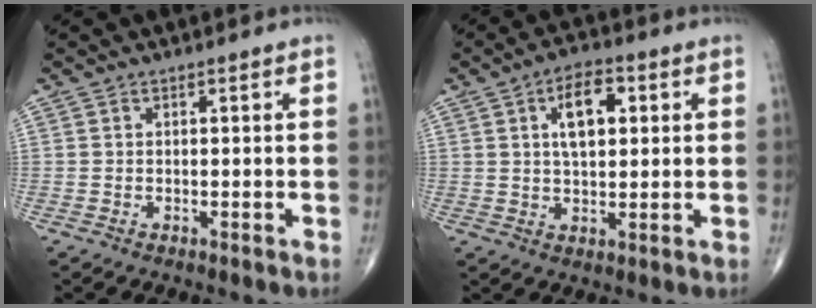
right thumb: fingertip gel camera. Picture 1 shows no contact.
{"total": 8.6, "force": [2.4, 4.4, 7.0], "torque": [-0.097, 0.002, 0.037]}